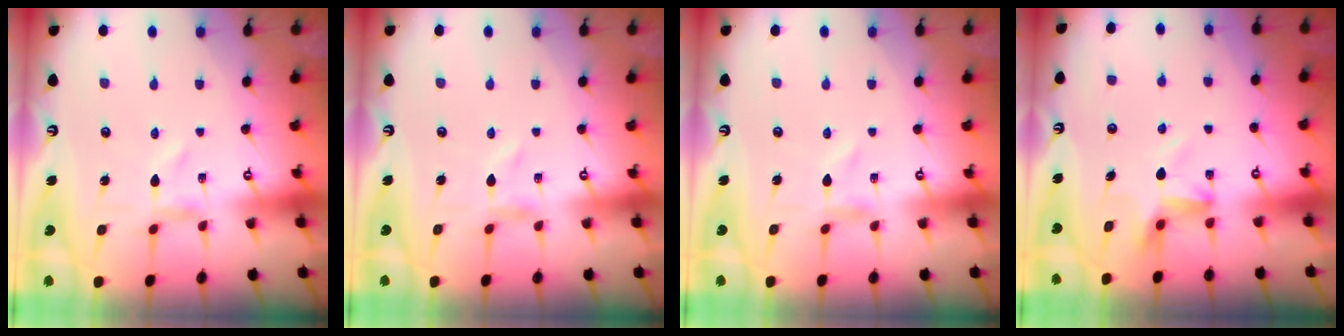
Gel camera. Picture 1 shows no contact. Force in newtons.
{"total": 0.0}
{"total": 0.0}
{"total": 5.5, "press": 5.2, "slide": 1.8}